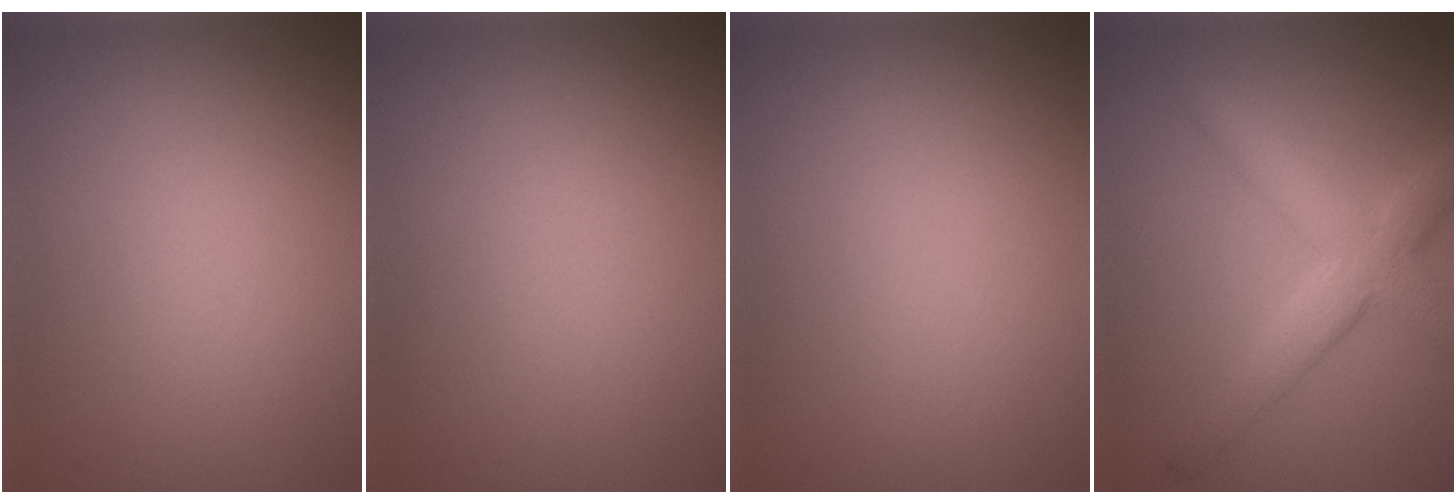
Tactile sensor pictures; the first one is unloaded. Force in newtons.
{"total": 0.0}
{"total": 0.0}
{"total": 5.0, "press": 5.0, "slide": 0.3}